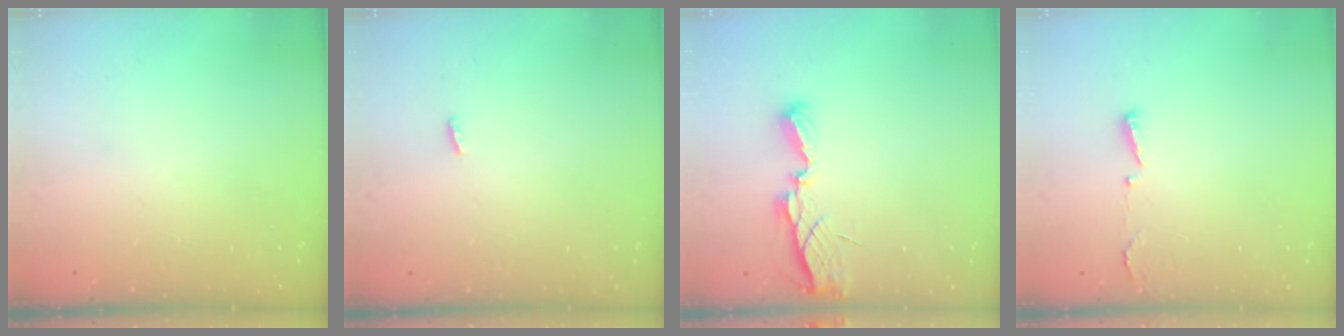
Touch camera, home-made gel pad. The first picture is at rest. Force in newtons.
{"total": 2.3, "press": 2.1, "slide": 0.8}
{"total": 6.2, "press": 6.2, "slide": 0.0}
{"total": 2.9, "press": 2.8, "slide": 0.6}